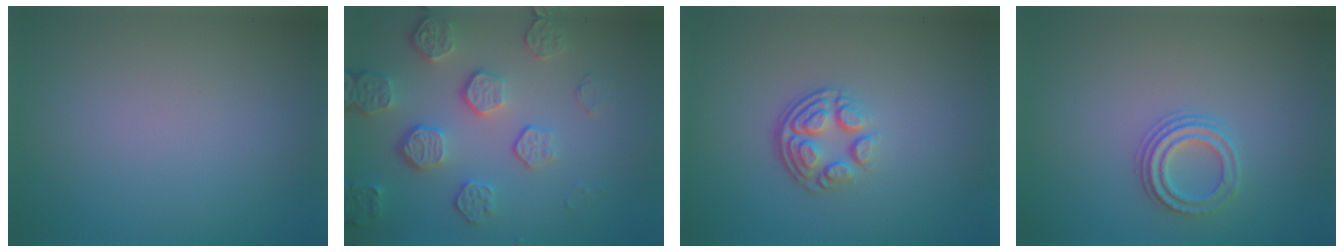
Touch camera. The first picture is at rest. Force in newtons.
{"total": 5.4, "press": 4.1, "slide": 3.5}
{"total": 4.0, "press": 2.6, "slide": 3.0}
{"total": 2.3, "press": 2.2, "slide": 0.8}